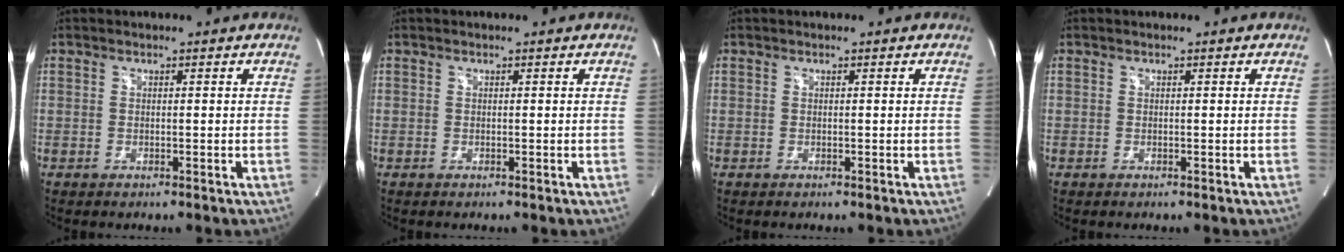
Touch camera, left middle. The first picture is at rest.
{"total": 0.0}
{"total": 0.0}
{"total": 0.0}